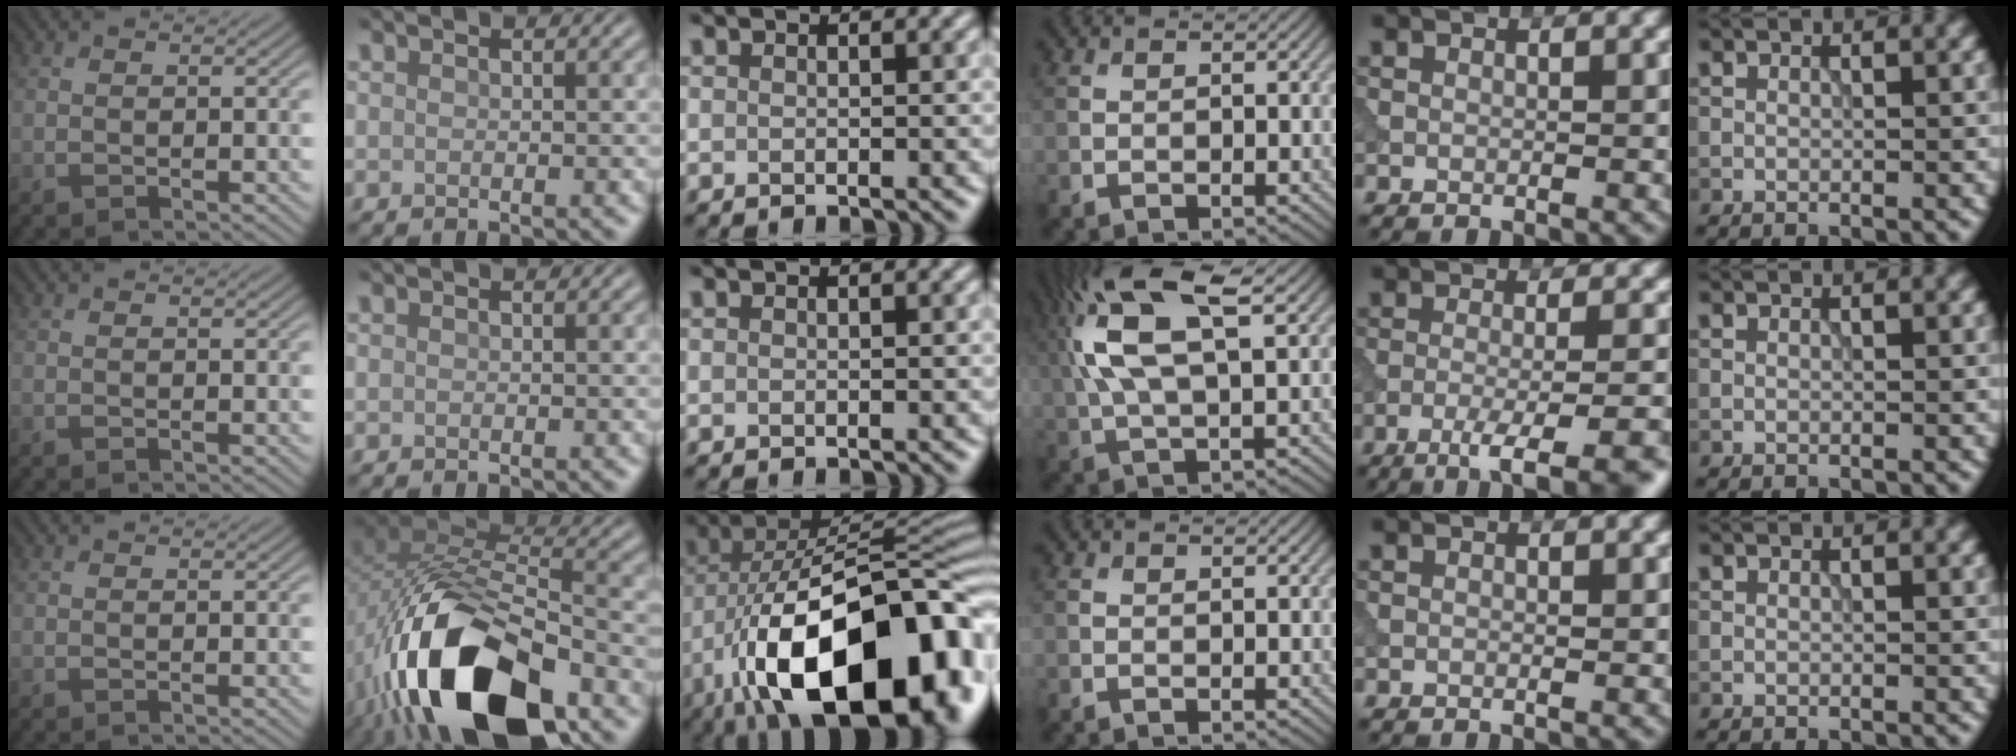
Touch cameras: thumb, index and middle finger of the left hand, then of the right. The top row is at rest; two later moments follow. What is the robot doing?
{"motion": "insert", "object": "power adapter"}